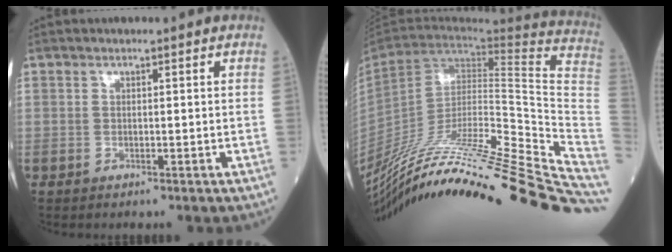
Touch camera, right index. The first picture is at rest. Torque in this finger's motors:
{"motor_torque": [-1.05, -1.09, 0.30, 0.08]}